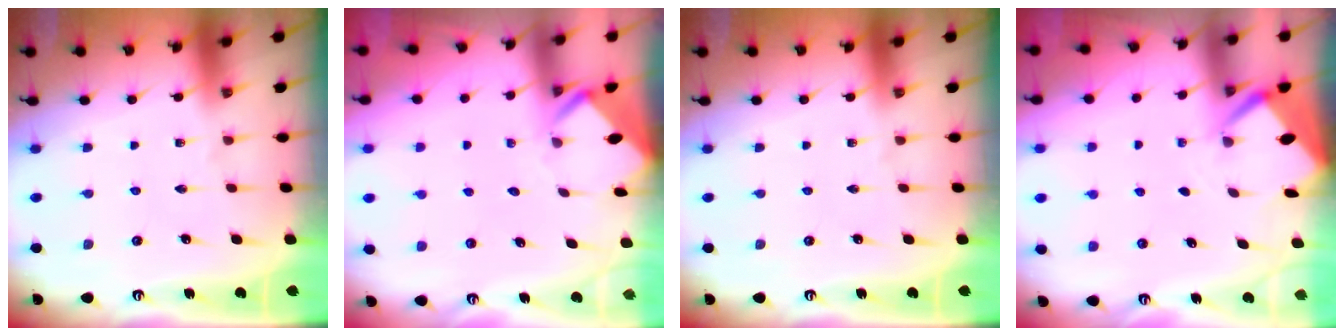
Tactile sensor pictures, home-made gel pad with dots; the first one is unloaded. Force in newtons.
{"total": 3.6, "press": 3.6, "slide": 0.2}
{"total": 0.0}
{"total": 2.7, "press": 2.7, "slide": 0.3}